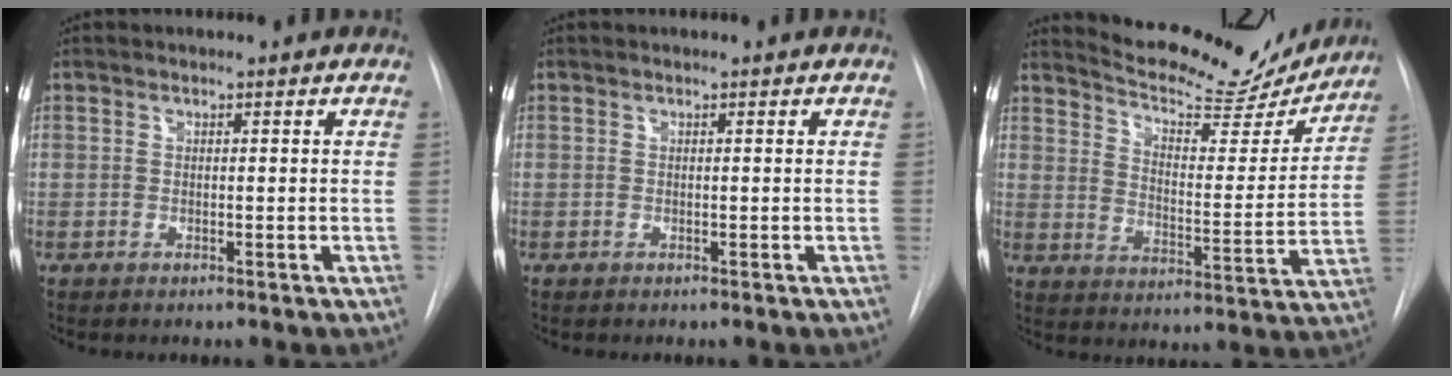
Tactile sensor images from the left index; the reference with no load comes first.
{"total": 0.0}
{"total": 18.4, "force": [17.3, 3.9, 5.0], "torque": [-0.068, -0.039, 0.231]}